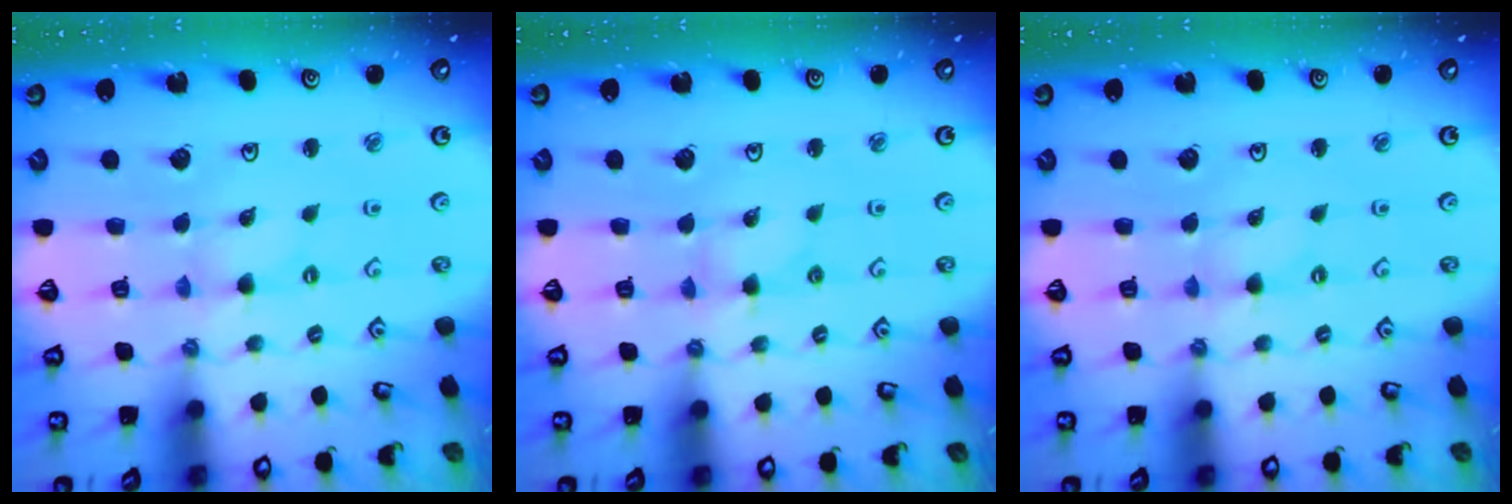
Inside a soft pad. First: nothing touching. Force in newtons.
{"total": 0.8, "press": 0.8, "slide": 0.1}
{"total": 0.0}